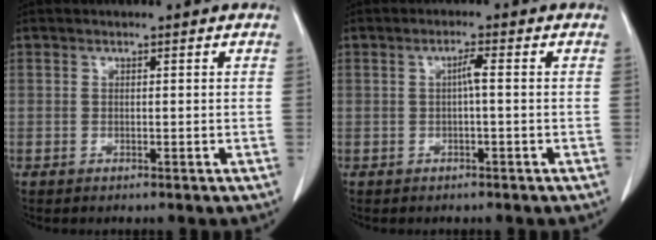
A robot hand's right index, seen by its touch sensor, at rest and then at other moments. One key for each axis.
{"total": 1.7, "fx": 0.0, "fy": 0.1, "fz": 1.7, "tx": -0.031, "ty": 0.004, "tz": 0.000}